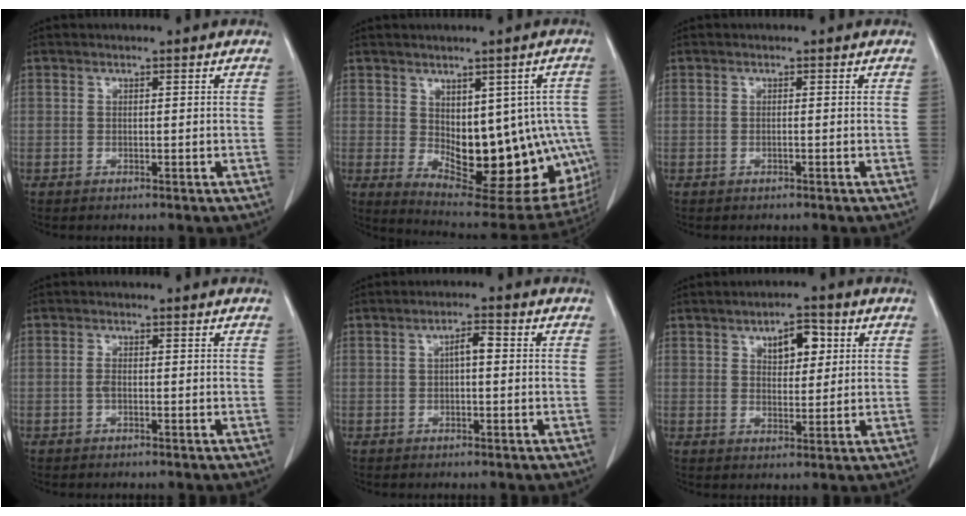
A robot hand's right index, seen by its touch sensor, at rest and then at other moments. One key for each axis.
{"total": 19.1, "fx": -2.6, "fy": 9.2, "fz": 16.5, "tx": -0.162, "ty": 0.003, "tz": -0.005}
{"total": 0.0}
{"total": 1.1, "fx": -0.4, "fy": 0.3, "fz": 1.0, "tx": -0.021, "ty": 0.002, "tz": -0.009}
{"total": 2.6, "fx": 0.2, "fy": 0.7, "fz": 2.5, "tx": -0.041, "ty": 0.006, "tz": 0.002}
{"total": 5.5, "fx": 2.3, "fy": 2.7, "fz": 4.3, "tx": -0.065, "ty": 0.007, "tz": 0.036}